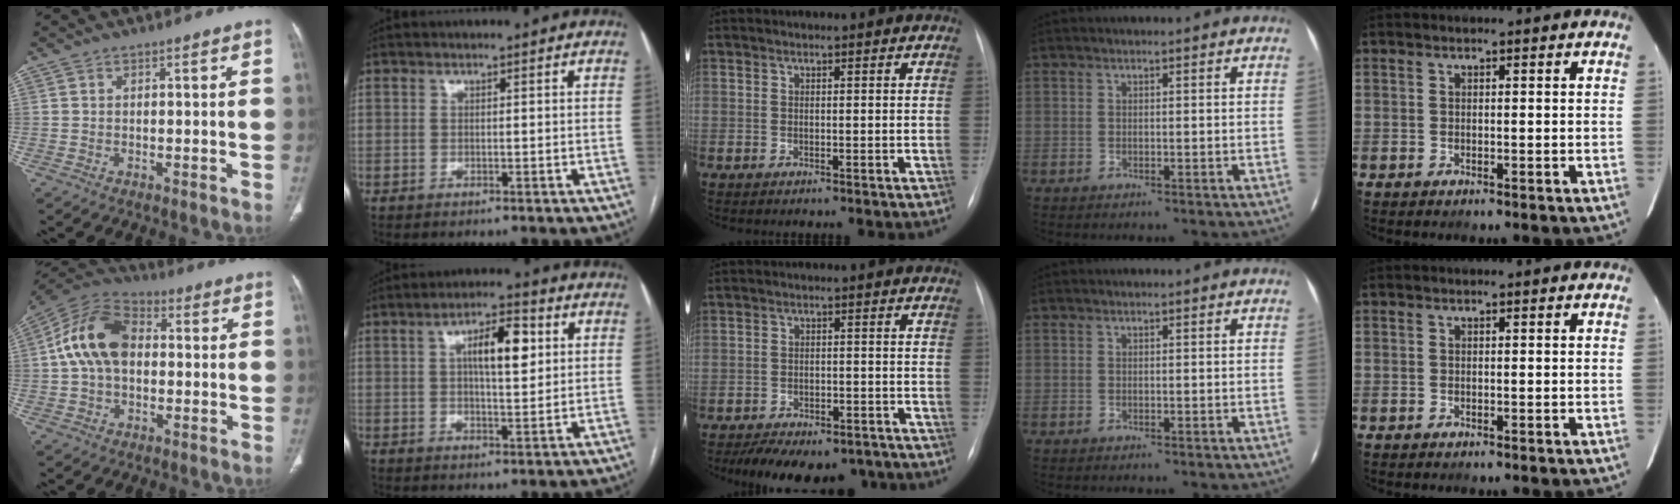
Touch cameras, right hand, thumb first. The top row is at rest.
{"thumb": {"total": 13.7, "force": [0.9, 9.2, 10.1], "torque": [-0.185, 0.032, 0.004]}, "index": {"total": 8.2, "force": [2.2, 2.5, 7.4], "torque": [-0.123, 0.015, 0.035]}, "middle": {"total": 13.5, "force": [-10.5, 6.3, 5.6], "torque": [-0.092, 0.008, -0.137]}}